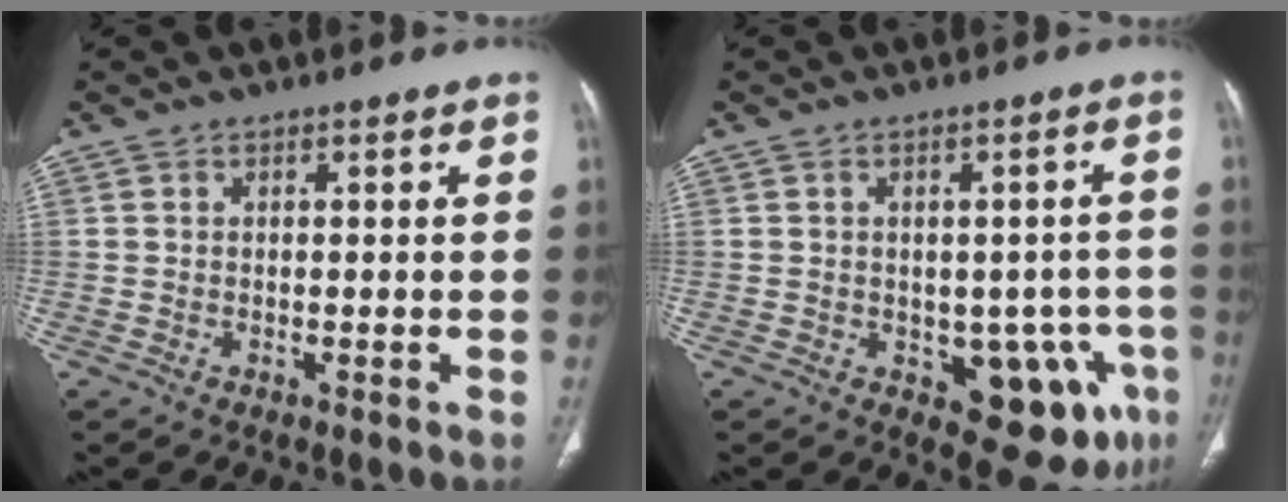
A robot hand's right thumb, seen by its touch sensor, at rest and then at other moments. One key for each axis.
{"total": 11.0, "fx": -3.7, "fy": 6.1, "fz": 8.3, "tx": -0.060, "ty": 0.010, "tz": -0.033}